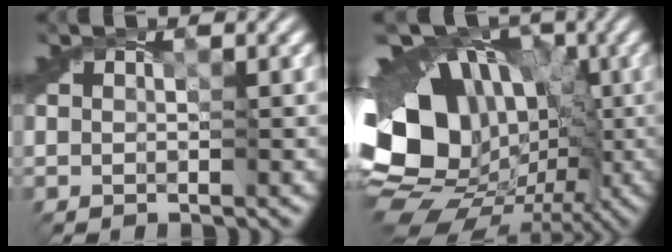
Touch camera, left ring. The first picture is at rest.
{"total": 18.0, "force": [-0.1, 14.2, 11.1], "torque": [-0.182, 0.016, -0.018]}